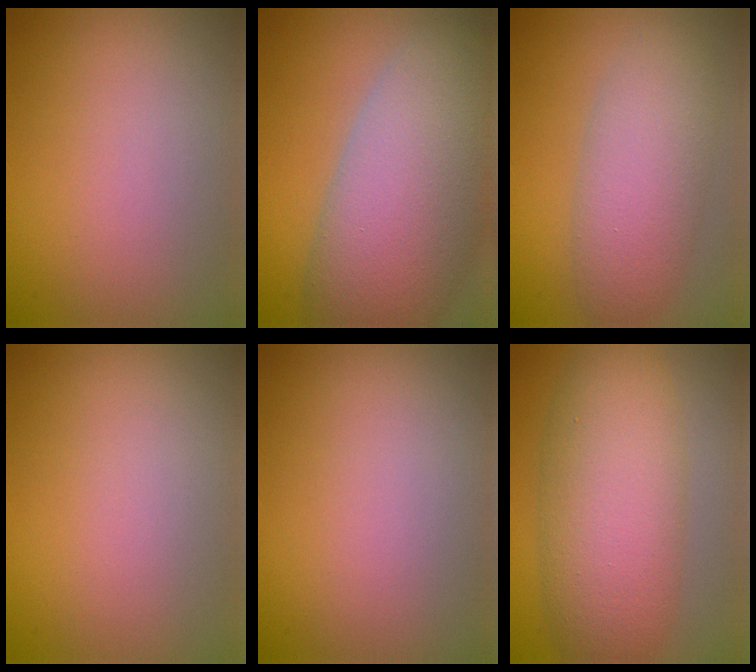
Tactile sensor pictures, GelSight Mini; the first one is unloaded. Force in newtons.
{"total": 11.8, "press": 11.8, "slide": 0.9}
{"total": 5.2, "press": 5.2, "slide": 0.1}
{"total": 0.0}
{"total": 0.0}
{"total": 8.1, "press": 8.1, "slide": 0.1}